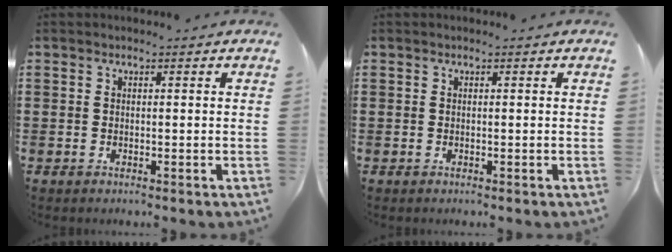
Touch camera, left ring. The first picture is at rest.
{"total": 0.0}